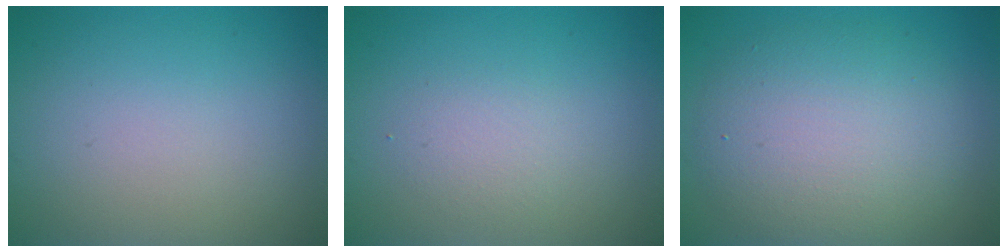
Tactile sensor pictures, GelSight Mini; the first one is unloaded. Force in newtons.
{"total": 1.6, "press": 1.6, "slide": 0.2}
{"total": 7.1, "press": 7.1, "slide": 0.1}